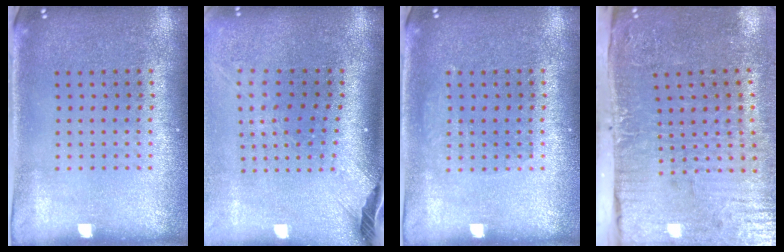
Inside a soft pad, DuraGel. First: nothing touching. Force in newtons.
{"total": 2.5, "press": 1.8, "slide": 1.7}
{"total": 0.9, "press": 0.9, "slide": 0.2}
{"total": 4.9, "press": 4.0, "slide": 2.9}